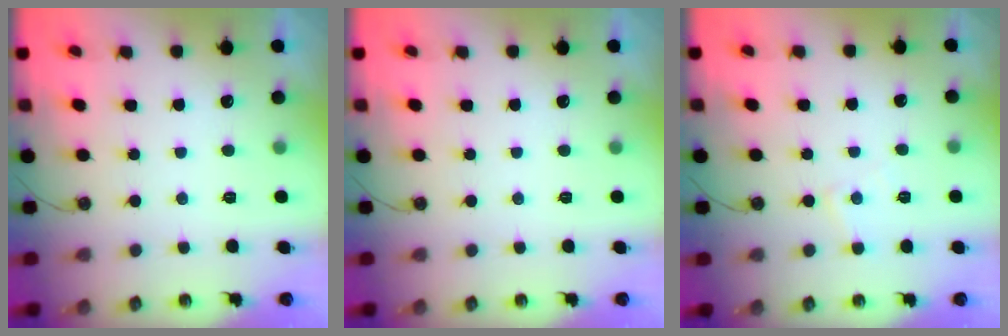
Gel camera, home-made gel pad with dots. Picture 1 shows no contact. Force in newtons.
{"total": 0.0}
{"total": 5.2, "press": 5.2, "slide": 0.4}